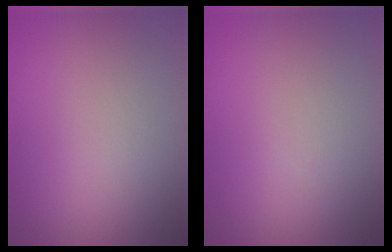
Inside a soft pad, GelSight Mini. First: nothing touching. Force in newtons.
{"total": 0.0}